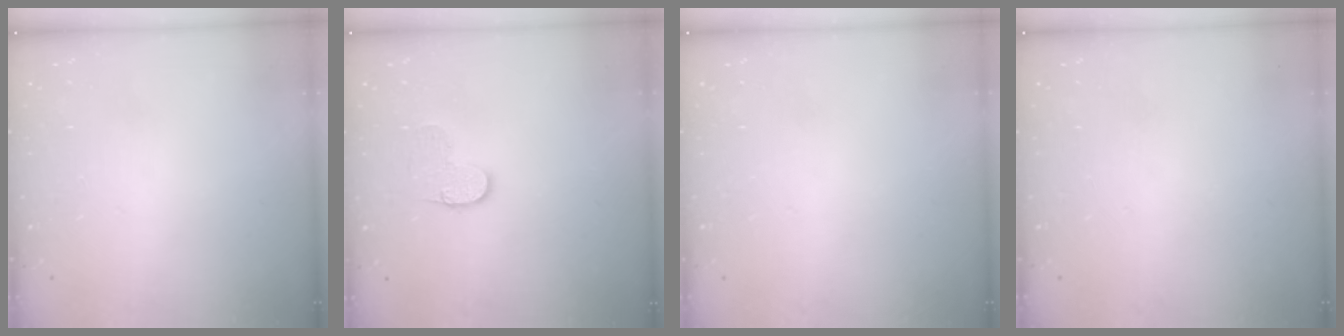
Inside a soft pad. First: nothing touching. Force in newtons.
{"total": 6.3, "press": 6.3, "slide": 0.3}
{"total": 0.0}
{"total": 0.0}